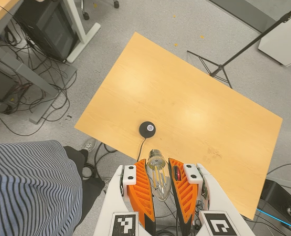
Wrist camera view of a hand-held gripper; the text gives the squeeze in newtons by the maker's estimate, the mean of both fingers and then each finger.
{"total": 22.0, "left": 25.1, "right": 18.8}